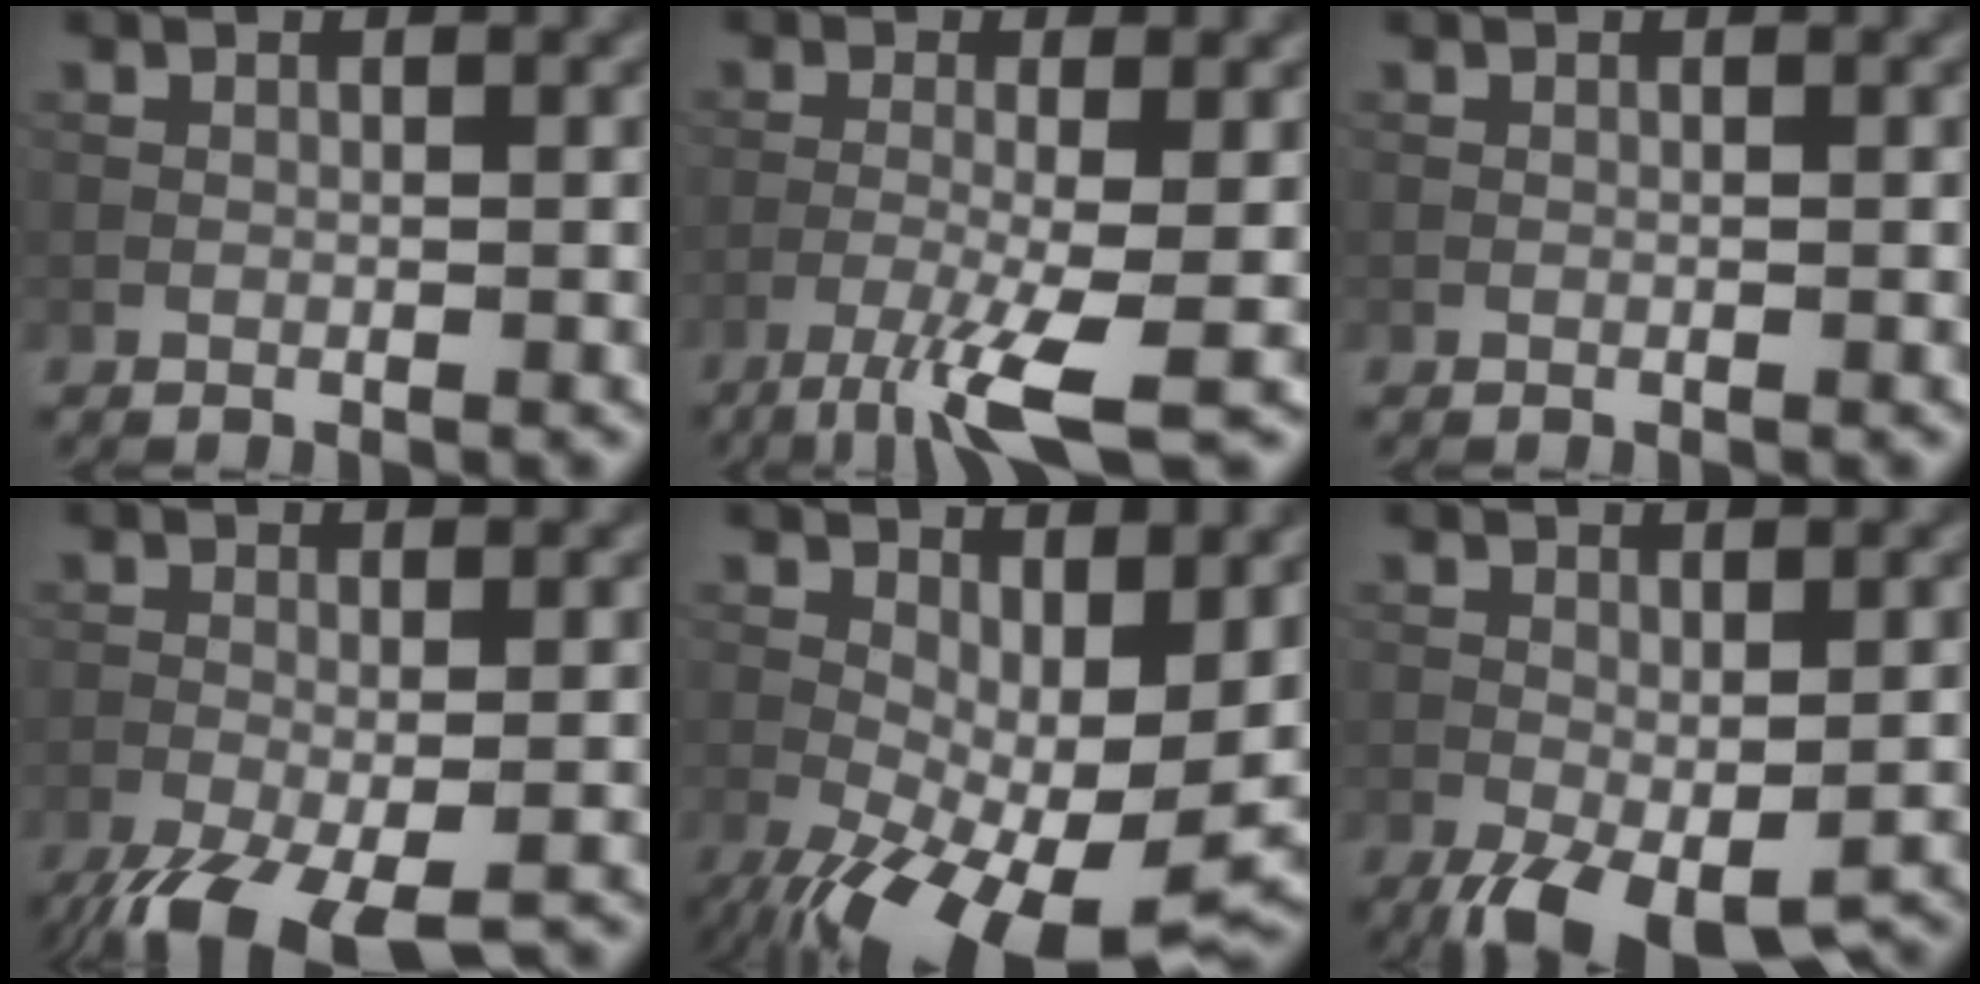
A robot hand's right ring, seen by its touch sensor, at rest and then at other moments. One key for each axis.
{"total": 5.7, "fx": -2.9, "fy": 0.7, "fz": 4.8, "tx": -0.087, "ty": -0.002, "tz": -0.066}
{"total": 0.0}
{"total": 8.8, "fx": -6.7, "fy": 2.7, "fz": 5.1, "tx": -0.104, "ty": -0.037, "tz": -0.099}
{"total": 11.0, "fx": -3.0, "fy": 4.7, "fz": 9.5, "tx": -0.172, "ty": -0.011, "tz": -0.043}
{"total": 7.5, "fx": -4.0, "fy": 3.3, "fz": 5.4, "tx": -0.094, "ty": -0.027, "tz": -0.048}